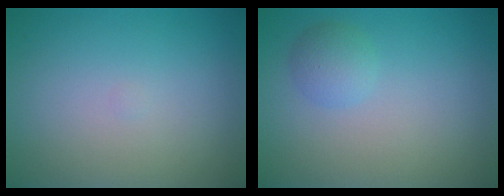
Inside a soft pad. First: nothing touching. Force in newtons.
{"total": 1.7, "press": 1.7, "slide": 0.1}